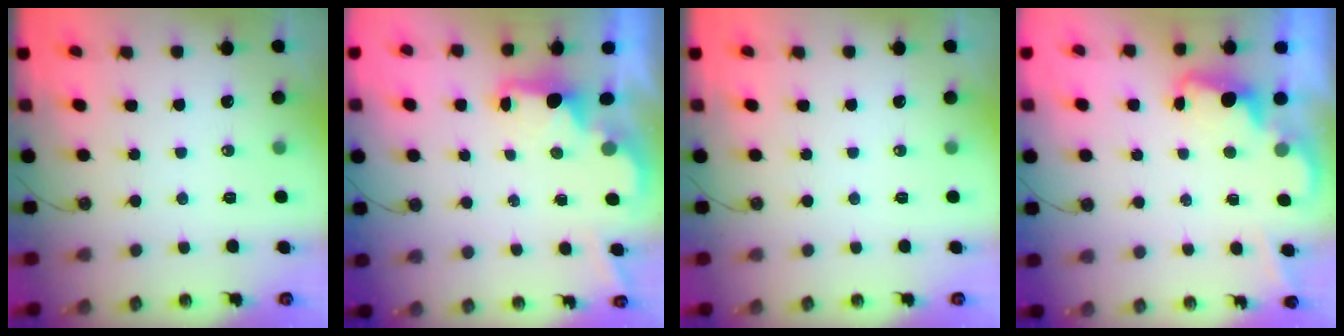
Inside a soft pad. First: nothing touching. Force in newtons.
{"total": 1.7, "press": 1.6, "slide": 0.7}
{"total": 0.0}
{"total": 2.0, "press": 1.9, "slide": 0.5}